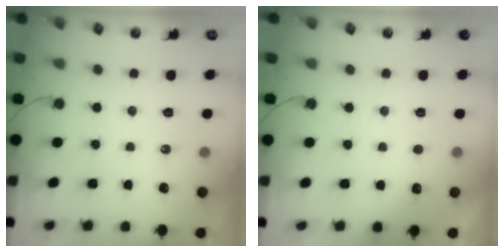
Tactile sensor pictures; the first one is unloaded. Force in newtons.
{"total": 3.1, "press": 2.9, "slide": 1.0}